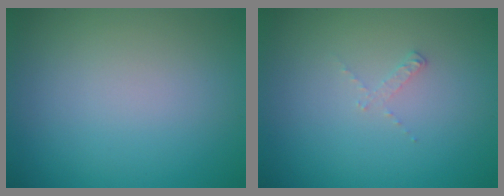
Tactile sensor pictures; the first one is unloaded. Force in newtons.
{"total": 0.8, "press": 0.8, "slide": 0.1}